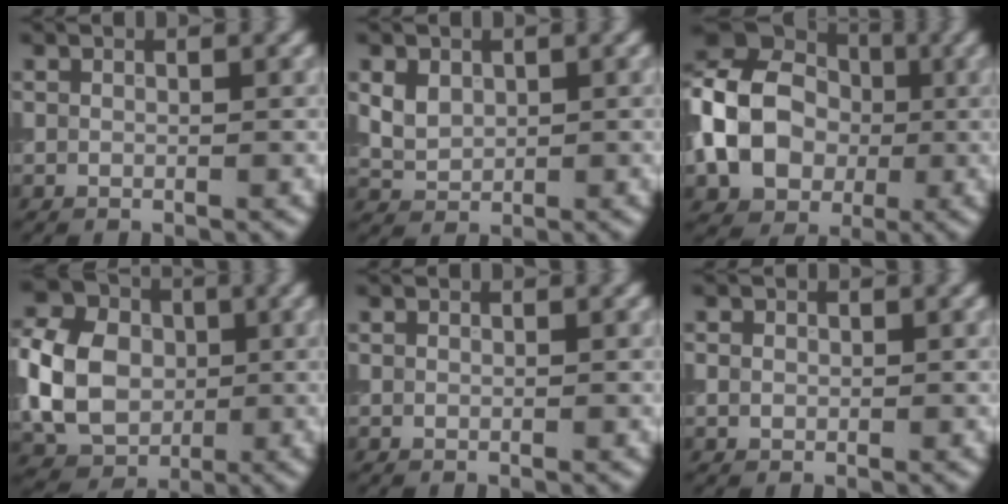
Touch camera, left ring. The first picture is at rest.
{"total": 2.4, "force": [0.7, 1.9, 1.3], "torque": [-0.027, -0.002, 0.017]}
{"total": 10.5, "force": [-1.3, 8.2, 6.5], "torque": [-0.135, 0.004, -0.038]}
{"total": 8.7, "force": [-0.3, 7.1, 5.1], "torque": [-0.116, 0.010, -0.014]}
{"total": 0.0}
{"total": 0.9, "force": [0.0, 0.8, 0.3], "torque": [-0.005, -0.001, -0.001]}